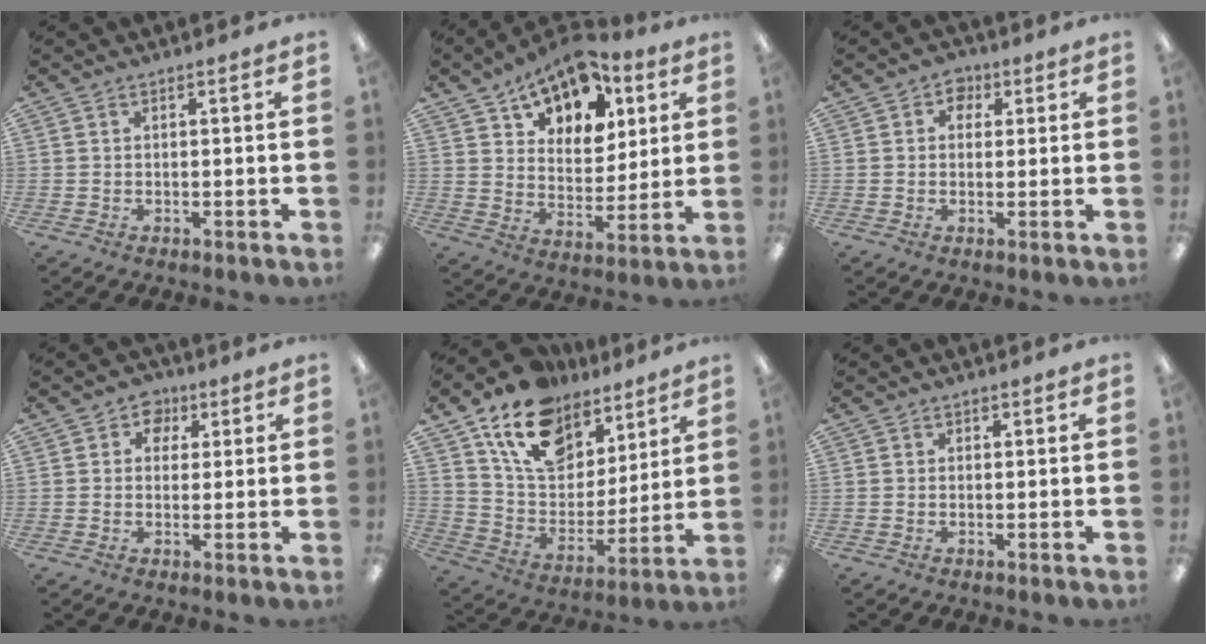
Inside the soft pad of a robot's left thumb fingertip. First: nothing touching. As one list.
[{"total": 14.9, "force": [10.8, 8.2, 6.1], "torque": [-0.098, -0.067, 0.194]}, {"total": 3.5, "force": [1.3, 2.9, 1.4], "torque": [-0.009, -0.001, 0.018]}, {"total": 4.5, "force": [1.9, 3.9, 1.3], "torque": [-0.015, -0.005, 0.030]}, {"total": 17.0, "force": [11.6, 10.4, 6.9], "torque": [-0.137, -0.058, 0.215]}, {"total": 0.6, "force": [0.1, 0.6, 0.0], "torque": [0.008, -0.001, 0.000]}]